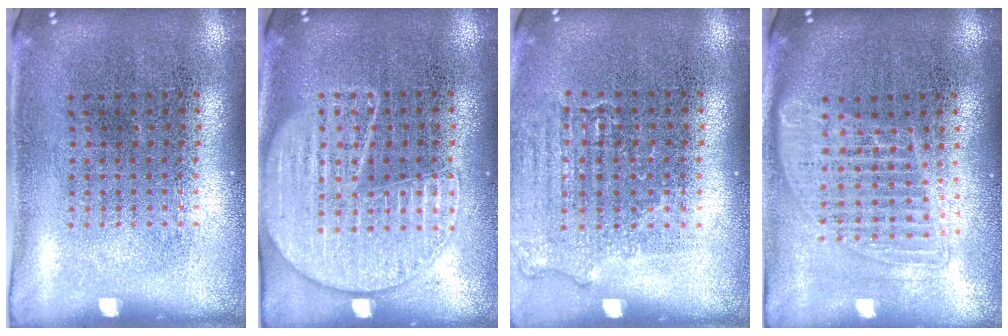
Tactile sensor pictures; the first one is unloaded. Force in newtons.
{"total": 1.7, "press": 1.6, "slide": 0.2}
{"total": 1.1, "press": 1.0, "slide": 0.1}
{"total": 1.4, "press": 1.2, "slide": 0.7}